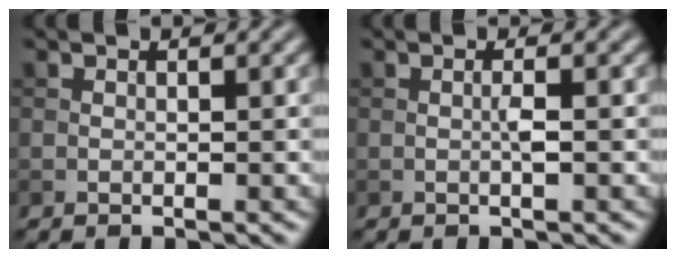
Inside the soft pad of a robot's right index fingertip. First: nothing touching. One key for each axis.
{"total": 1.0, "fx": -0.1, "fy": 0.0, "fz": 1.0, "tx": -0.020, "ty": 0.002, "tz": -0.004}